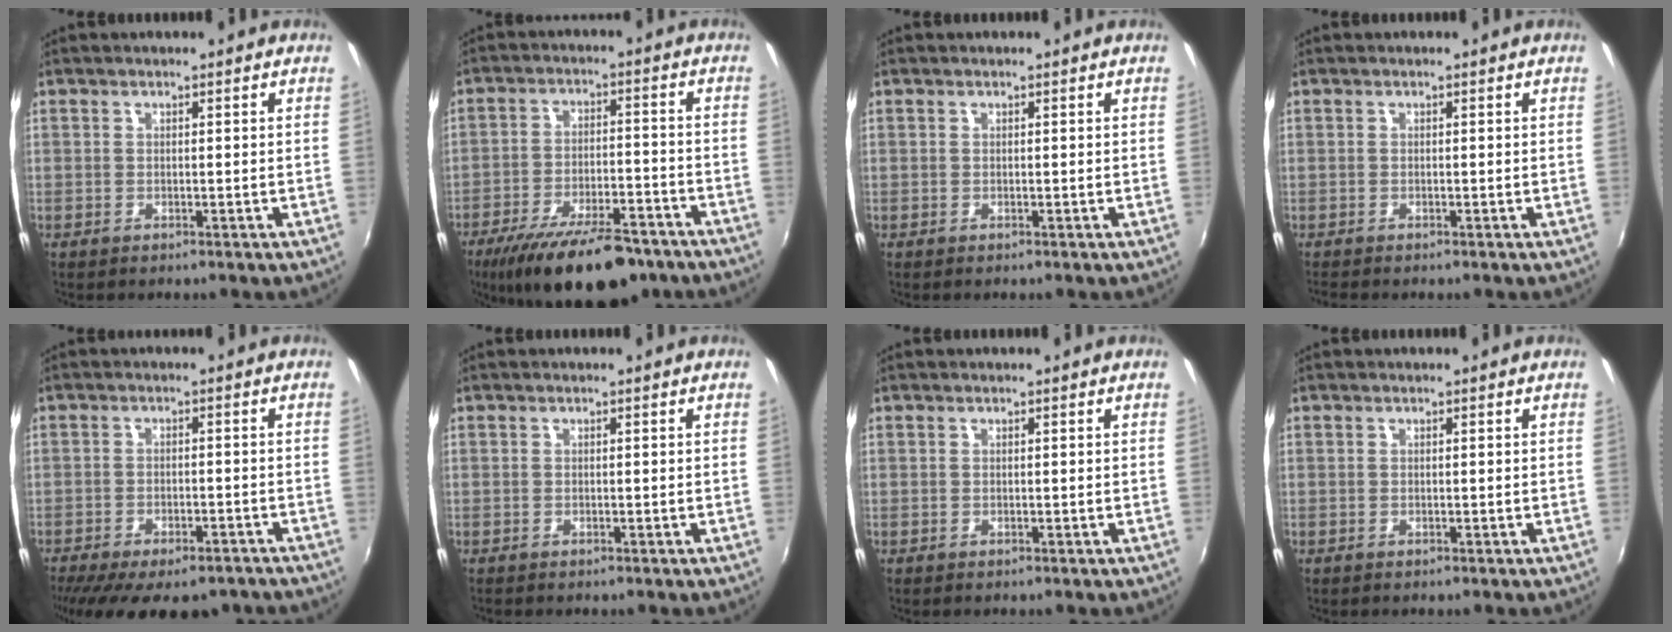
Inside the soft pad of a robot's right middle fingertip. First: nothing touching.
{"total": 18.6, "force": [-14.0, 6.0, 10.8], "torque": [-0.200, -0.028, -0.207]}
{"total": 0.0}
{"total": 0.9, "force": [-0.8, 0.1, 0.4], "torque": [-0.010, -0.003, -0.014]}
{"total": 17.0, "force": [-13.1, 6.3, 8.9], "torque": [-0.178, -0.036, -0.176]}
{"total": 0.0}
{"total": 0.0}
{"total": 0.0}